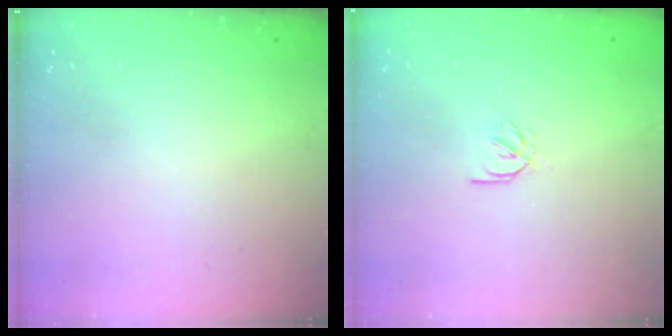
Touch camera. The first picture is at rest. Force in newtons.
{"total": 2.6, "press": 2.5, "slide": 0.6}